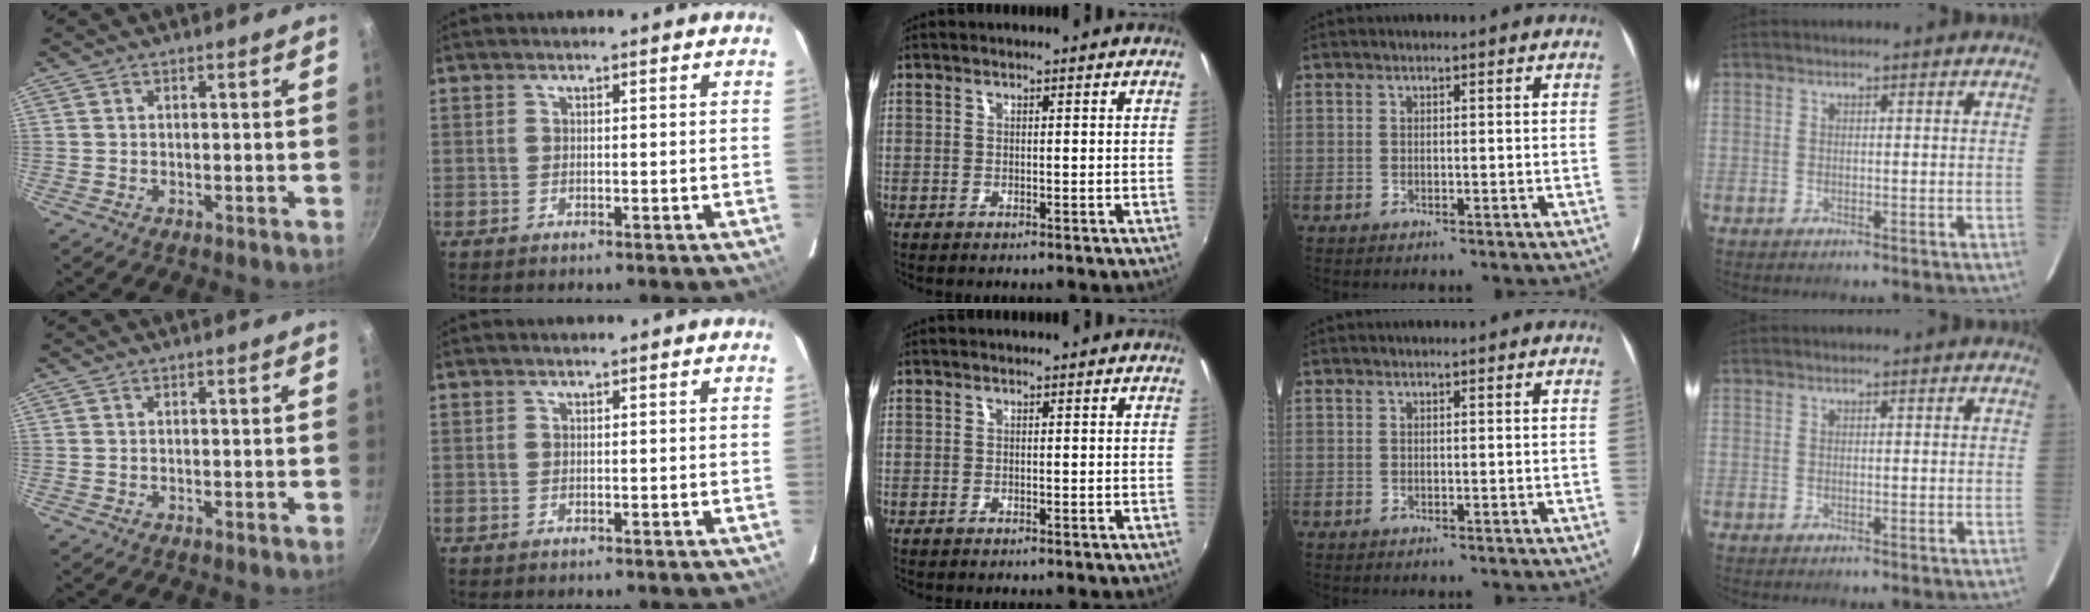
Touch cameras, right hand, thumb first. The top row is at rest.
{}